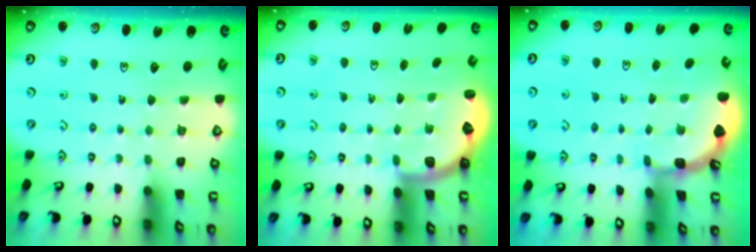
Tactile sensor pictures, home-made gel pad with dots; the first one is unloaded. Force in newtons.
{"total": 2.3, "press": 2.0, "slide": 1.2}
{"total": 1.7, "press": 1.6, "slide": 0.1}